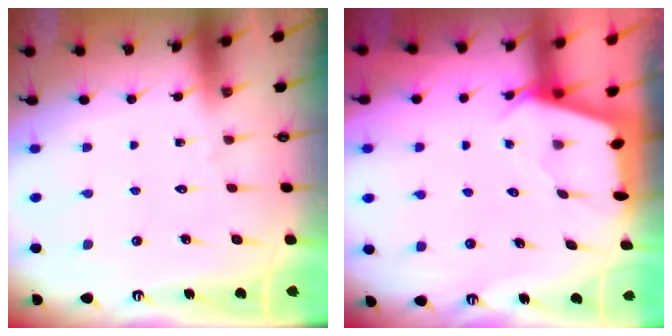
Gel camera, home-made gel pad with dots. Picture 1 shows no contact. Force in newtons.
{"total": 2.4, "press": 2.4, "slide": 0.3}